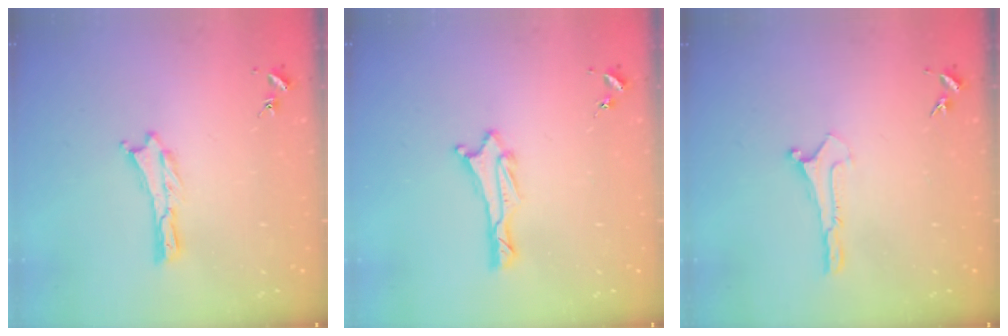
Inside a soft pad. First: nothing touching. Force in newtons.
{"total": 1.5, "press": 1.5, "slide": 0.2}
{"total": 0.0}